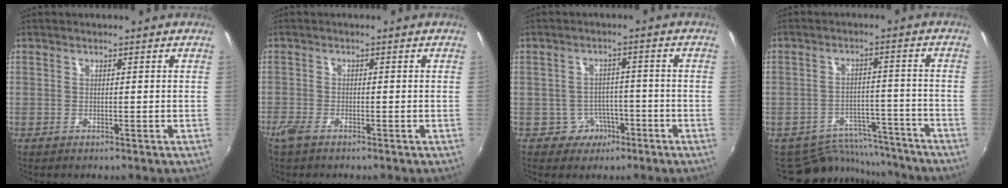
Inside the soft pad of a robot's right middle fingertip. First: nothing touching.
{"total": 2.8, "force": [-2.2, 0.8, 1.6], "torque": [-0.040, -0.009, -0.044]}
{"total": 4.6, "force": [-2.6, 3.8, 0.5], "torque": [-0.017, 0.015, -0.031]}
{"total": 11.1, "force": [-10.3, 4.1, 1.3], "torque": [-0.031, 0.028, -0.137]}